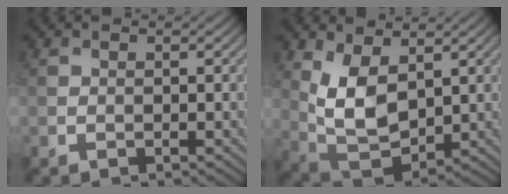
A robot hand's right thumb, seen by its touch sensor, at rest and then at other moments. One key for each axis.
{"total": 8.4, "fx": 2.7, "fy": 4.6, "fz": 6.5, "tx": -0.155, "ty": -0.008, "tz": 0.053}